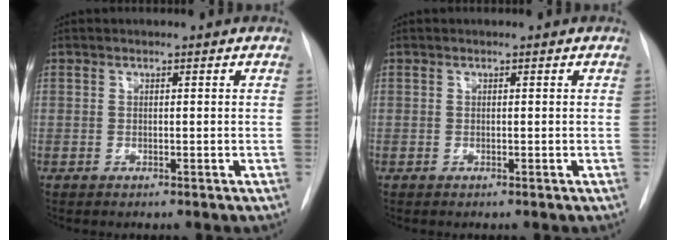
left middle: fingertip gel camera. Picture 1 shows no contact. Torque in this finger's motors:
{"motor_torque": [-0.02, 0.00, 0.05, 0.00]}